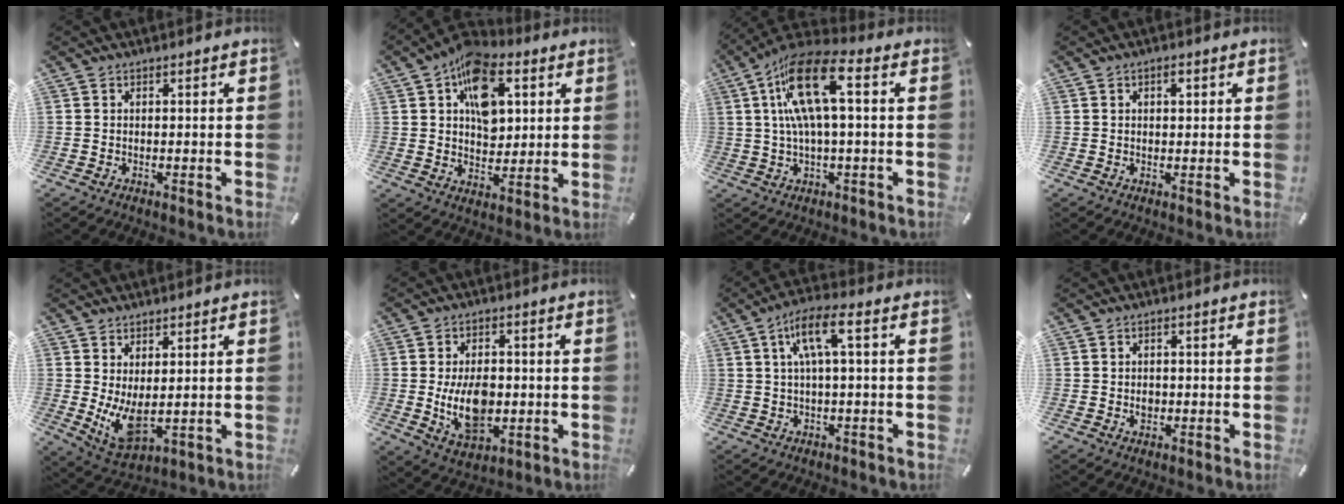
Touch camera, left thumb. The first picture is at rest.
{"total": 14.0, "force": [5.0, 9.7, 8.8], "torque": [-0.136, -0.009, 0.093]}
{"total": 15.2, "force": [3.1, 5.3, 13.8], "torque": [-0.283, 0.000, 0.053]}
{"total": 1.9, "force": [0.7, 1.2, 1.3], "torque": [-0.011, 0.000, 0.007]}
{"total": 8.0, "force": [1.4, 4.2, 6.7], "torque": [-0.133, -0.027, 0.031]}
{"total": 11.4, "force": [-1.0, 7.4, 8.6], "torque": [-0.145, -0.006, -0.016]}
{"total": 8.4, "force": [1.6, 2.0, 8.0], "torque": [-0.151, 0.004, 0.029]}
{"total": 1.8, "force": [-0.3, 1.5, 1.0], "torque": [-0.020, 0.004, -0.006]}